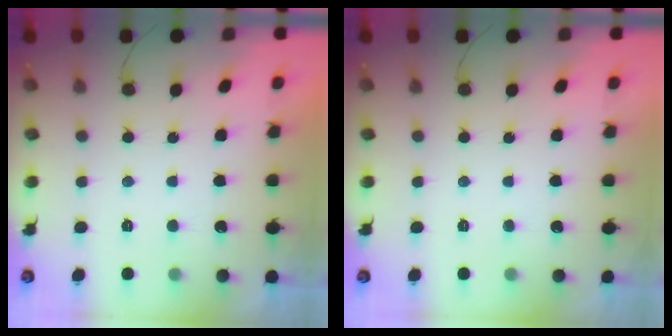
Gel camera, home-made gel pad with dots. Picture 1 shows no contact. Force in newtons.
{"total": 0.0}